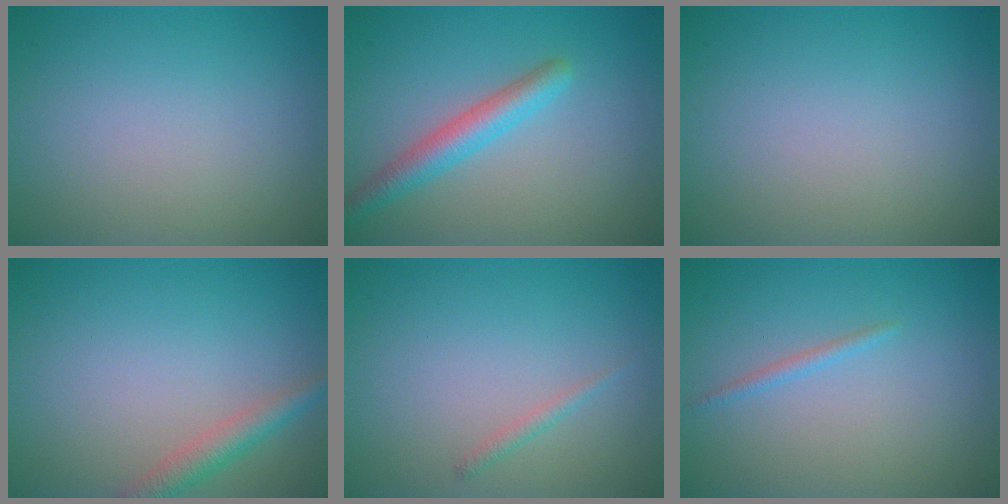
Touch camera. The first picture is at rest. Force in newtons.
{"total": 3.3, "press": 3.2, "slide": 0.1}
{"total": 0.0}
{"total": 2.6, "press": 2.6, "slide": 0.2}
{"total": 0.8, "press": 0.8, "slide": 0.0}
{"total": 0.8, "press": 0.8, "slide": 0.1}